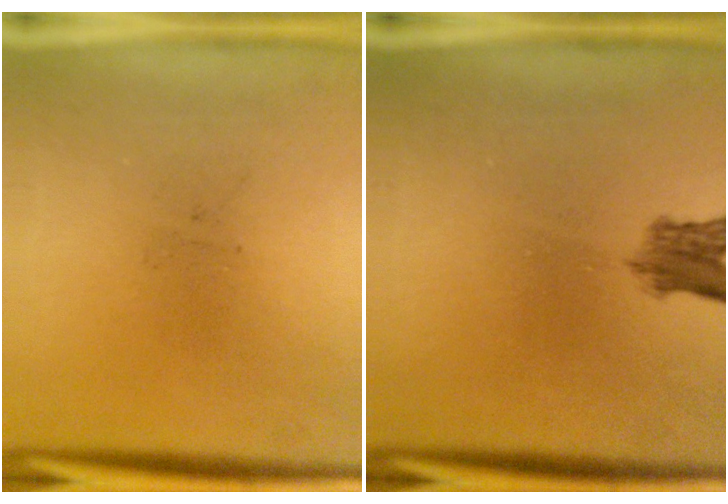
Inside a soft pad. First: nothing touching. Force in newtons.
{"total": 3.2}